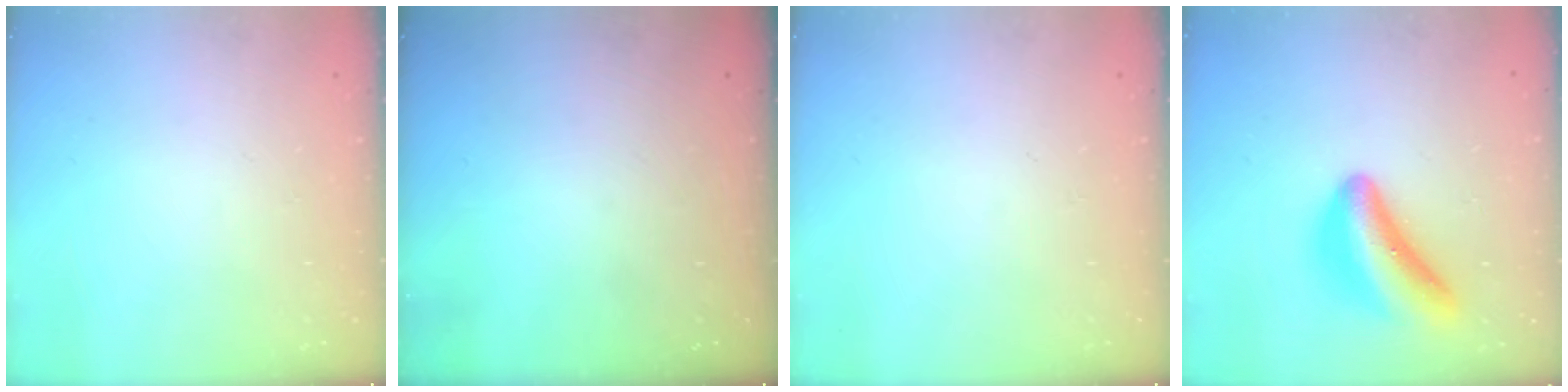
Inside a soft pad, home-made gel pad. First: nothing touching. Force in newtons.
{"total": 0.0}
{"total": 0.0}
{"total": 16.8, "press": 16.8, "slide": 0.2}